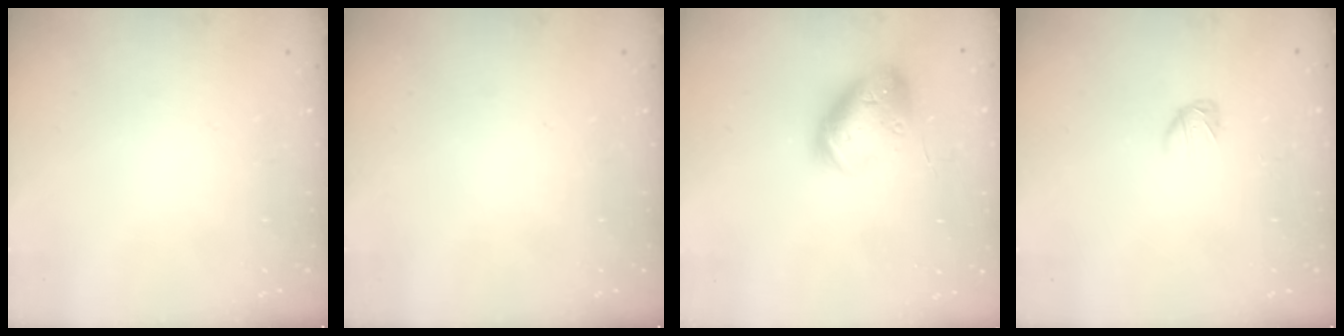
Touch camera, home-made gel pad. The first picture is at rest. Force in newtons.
{"total": 0.0}
{"total": 17.1, "press": 16.9, "slide": 2.7}
{"total": 3.0, "press": 2.9, "slide": 0.7}